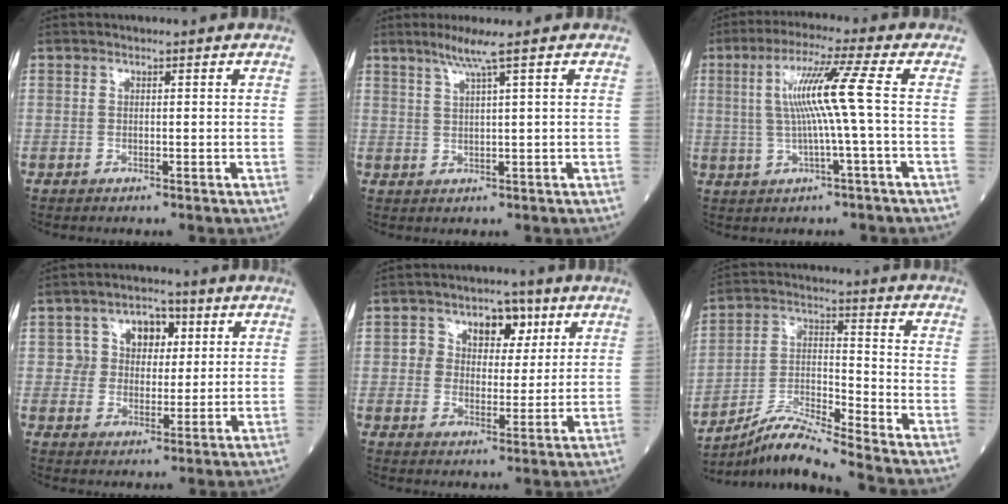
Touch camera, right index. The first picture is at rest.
{"total": 3.5, "force": [2.2, -1.1, 2.5], "torque": [-0.055, -0.005, 0.049]}
{"total": 8.7, "force": [0.6, -1.6, 8.5], "torque": [-0.165, 0.012, 0.016]}
{"total": 6.4, "force": [1.9, 5.3, 3.0], "torque": [-0.033, 0.020, 0.031]}
{"total": 7.3, "force": [2.8, 5.3, 4.2], "torque": [-0.052, 0.020, 0.042]}
{"total": 8.1, "force": [-7.5, -1.5, 2.6], "torque": [-0.058, -0.002, -0.140]}